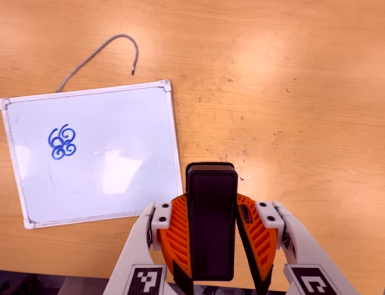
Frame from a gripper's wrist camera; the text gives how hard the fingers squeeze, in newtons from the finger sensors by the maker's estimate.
{"total": 6.0, "left": 4.9, "right": 7.2}